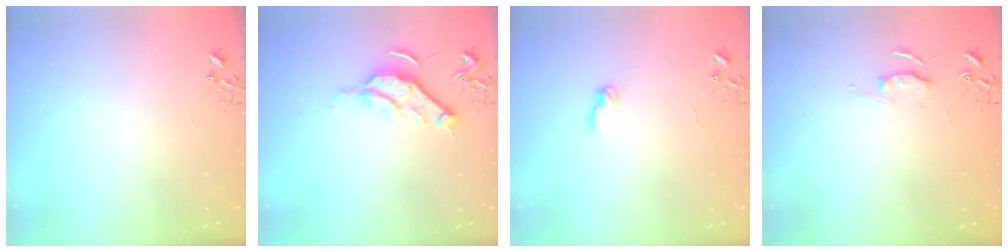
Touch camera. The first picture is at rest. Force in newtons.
{"total": 10.3, "press": 10.2, "slide": 1.3}
{"total": 6.3, "press": 6.3, "slide": 0.1}
{"total": 5.7, "press": 5.7, "slide": 0.6}